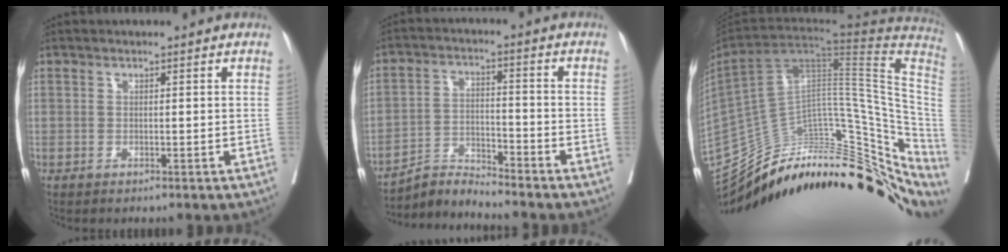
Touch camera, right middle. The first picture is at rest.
{"total": 5.7, "force": [-5.5, -1.2, -0.8], "torque": [0.007, -0.005, -0.102]}
{"total": 34.9, "force": [-22.7, 12.8, 23.2], "torque": [-0.296, 0.020, -0.323]}